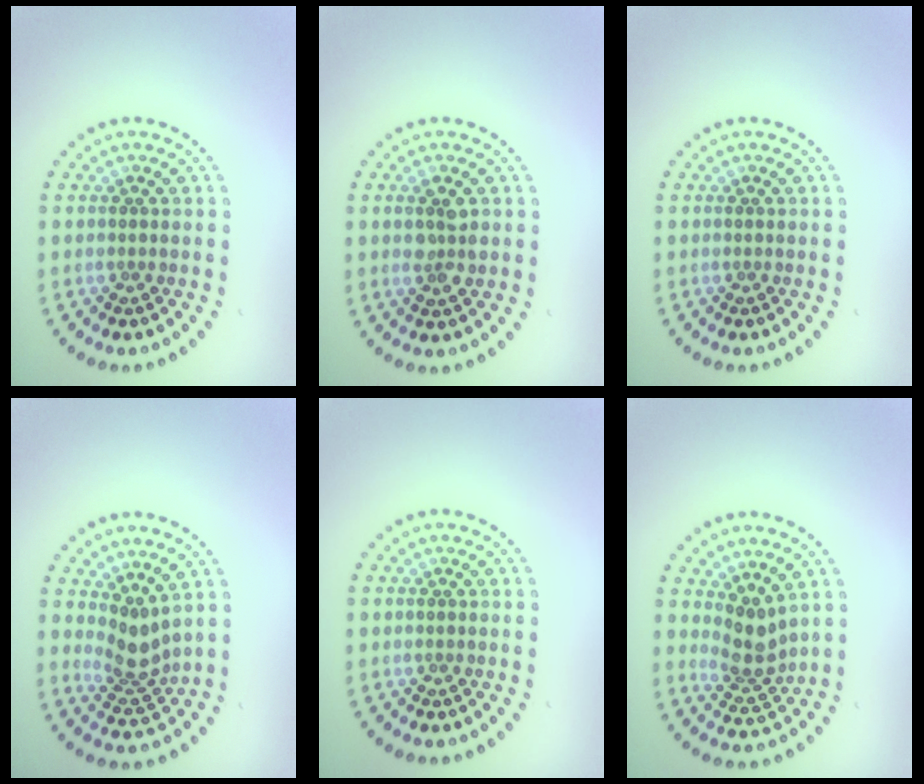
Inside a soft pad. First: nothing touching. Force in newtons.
{"total": 2.4, "press": 2.4, "slide": 0.3}
{"total": 0.0}
{"total": 3.0, "press": 2.2, "slide": 2.0}
{"total": 0.0}
{"total": 2.8, "press": 2.1, "slide": 1.9}